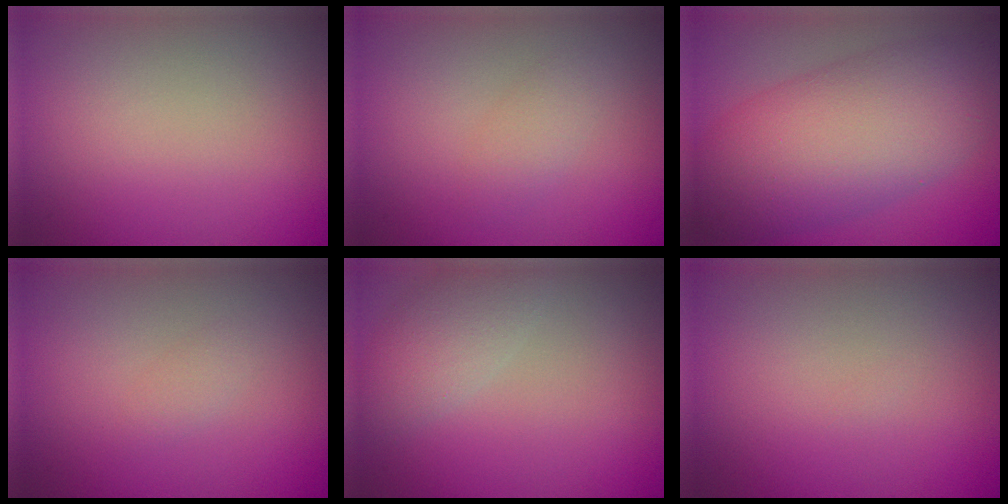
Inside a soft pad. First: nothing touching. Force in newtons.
{"total": 2.5, "press": 2.4, "slide": 0.3}
{"total": 9.7, "press": 9.7, "slide": 0.3}
{"total": 0.7, "press": 0.7, "slide": 0.0}
{"total": 3.0, "press": 2.9, "slide": 0.4}
{"total": 0.0}